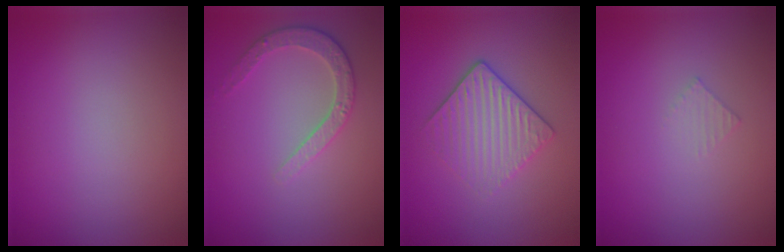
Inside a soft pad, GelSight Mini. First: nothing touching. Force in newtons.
{"total": 2.6, "press": 2.5, "slide": 0.8}
{"total": 3.7, "press": 3.3, "slide": 1.7}
{"total": 0.8, "press": 0.8, "slide": 0.1}